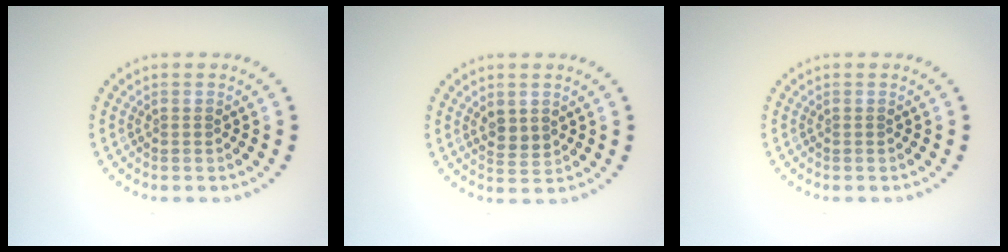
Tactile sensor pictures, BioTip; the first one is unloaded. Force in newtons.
{"total": 1.8, "press": 1.7, "slide": 0.7}
{"total": 0.0}